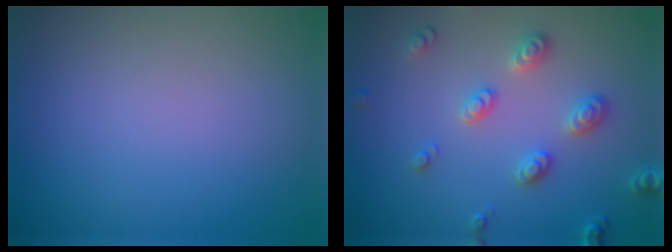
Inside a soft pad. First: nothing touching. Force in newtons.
{"total": 2.8, "press": 2.7, "slide": 0.8}